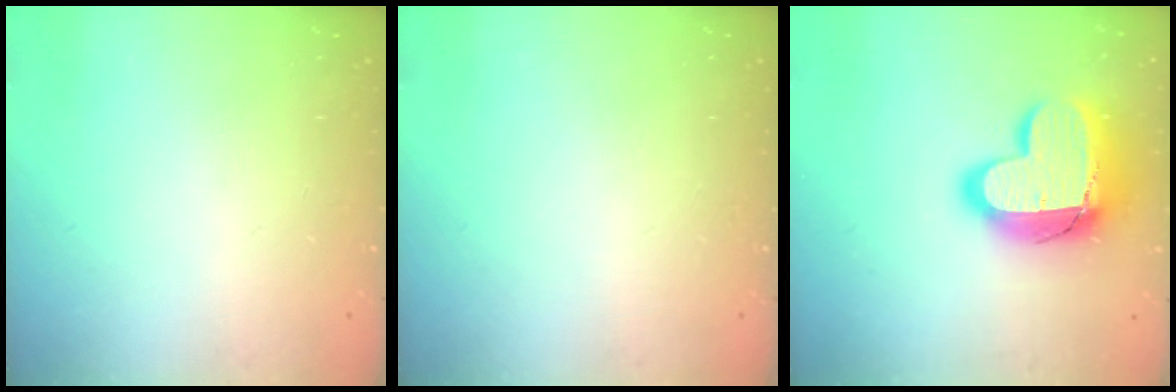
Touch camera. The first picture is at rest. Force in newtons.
{"total": 0.0}
{"total": 18.5, "press": 18.5, "slide": 1.2}